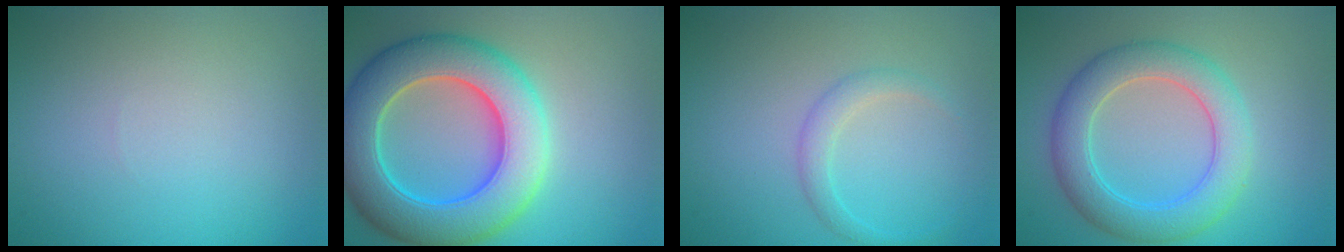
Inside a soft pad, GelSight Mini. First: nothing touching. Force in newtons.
{"total": 10.1, "press": 10.1, "slide": 0.3}
{"total": 1.7, "press": 1.7, "slide": 0.1}
{"total": 5.6, "press": 5.6, "slide": 0.1}